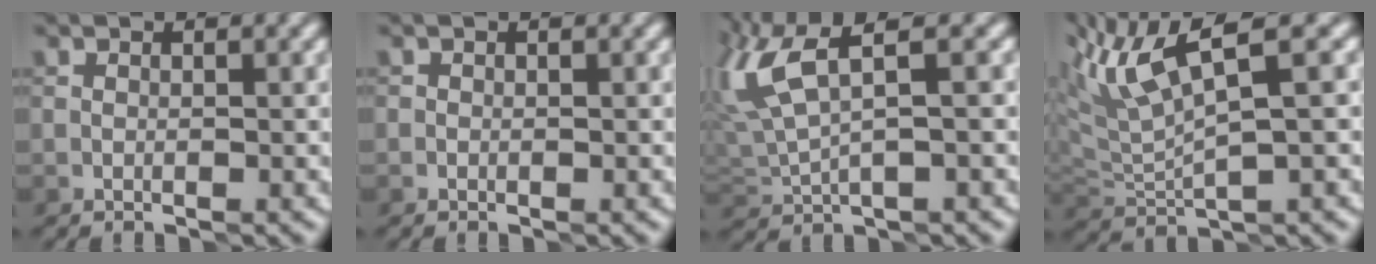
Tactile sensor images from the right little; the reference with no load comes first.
{"total": 0.0}
{"total": 6.6, "force": [2.7, 2.2, 5.6], "torque": [-0.144, 0.016, 0.053]}
{"total": 7.3, "force": [3.5, 1.3, 6.3], "torque": [-0.129, 0.020, 0.069]}